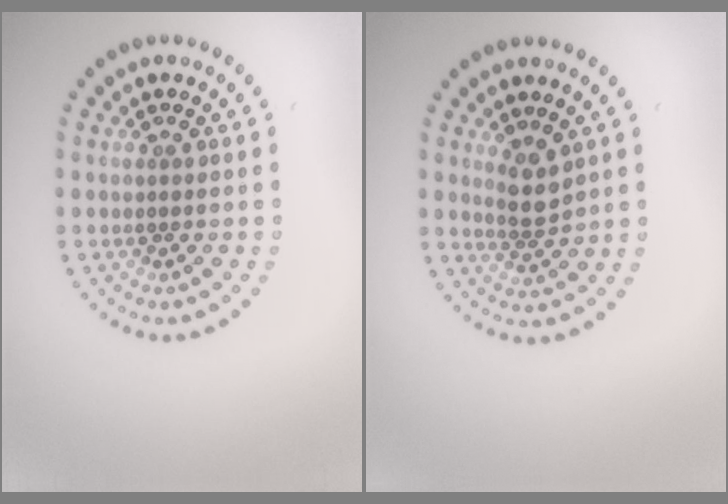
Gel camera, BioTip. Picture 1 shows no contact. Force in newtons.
{"total": 2.2, "press": 1.8, "slide": 1.3}